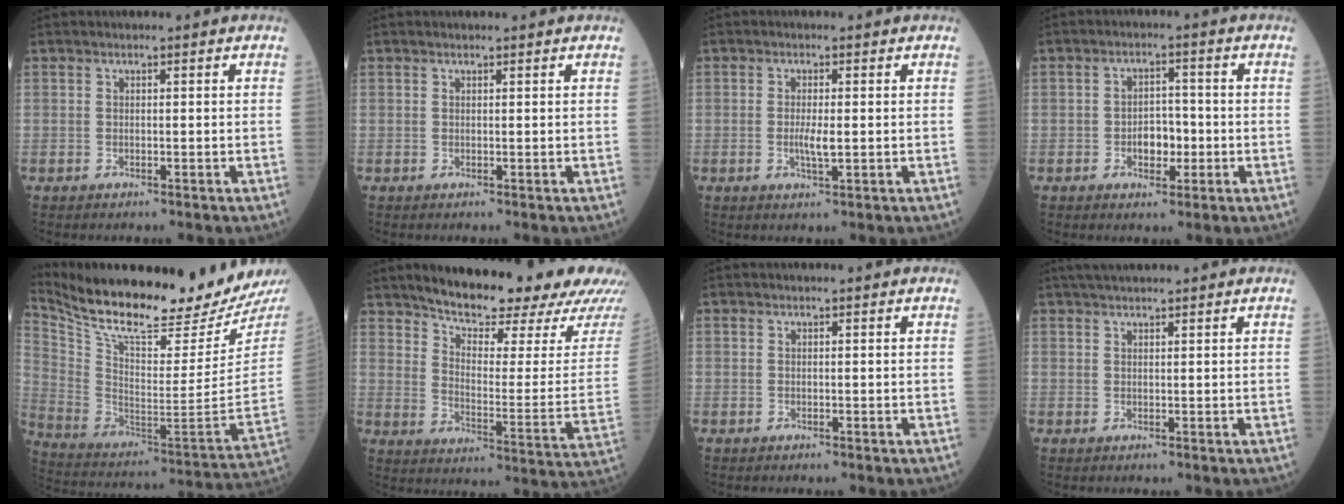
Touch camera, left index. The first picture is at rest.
{"total": 1.3, "force": [1.2, 0.1, 0.4], "torque": [-0.008, 0.009, 0.019]}
{"total": 2.4, "force": [-0.1, 0.4, 2.4], "torque": [-0.052, -0.004, 0.000]}
{"total": 4.1, "force": [-1.0, 2.5, 3.1], "torque": [-0.047, 0.008, -0.015]}
{"total": 26.4, "force": [23.1, 1.5, 12.7], "torque": [-0.244, -0.084, 0.357]}
{"total": 20.2, "force": [17.7, 2.9, 9.3], "torque": [-0.135, -0.043, 0.230]}
{"total": 0.0}
{"total": 4.7, "force": [4.1, 0.2, 2.3], "torque": [-0.033, 0.032, 0.072]}